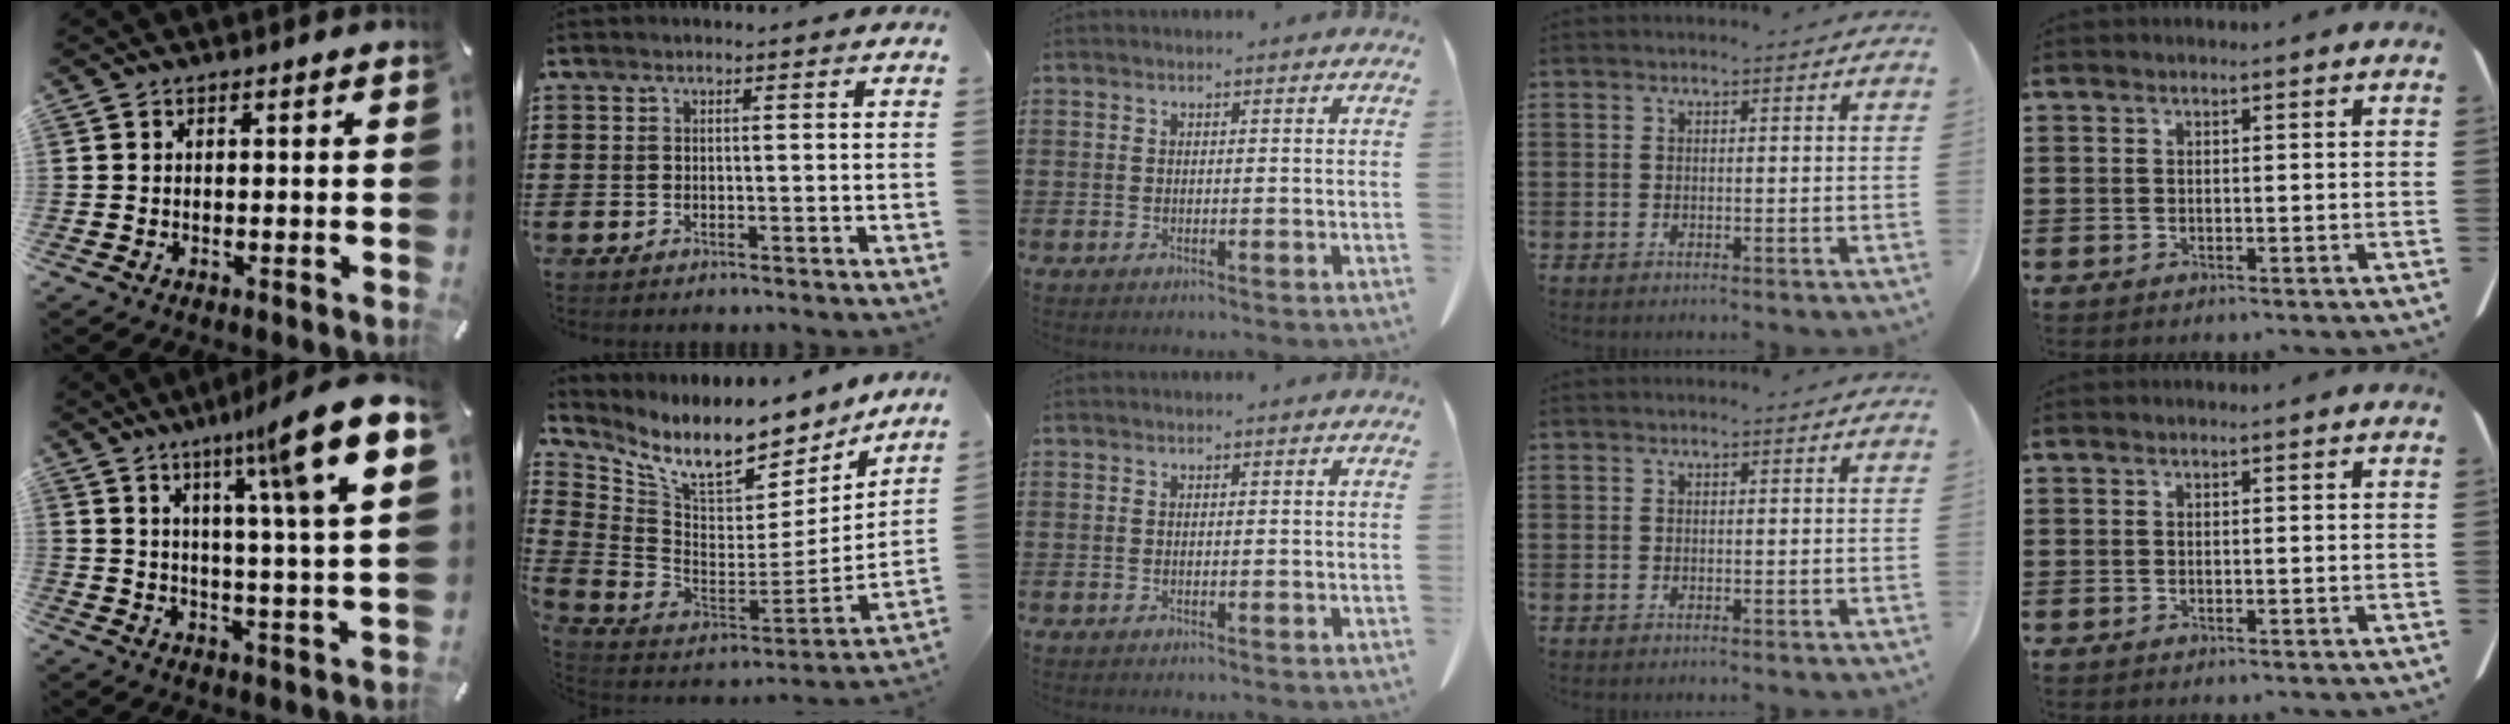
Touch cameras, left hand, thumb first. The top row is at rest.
{"thumb": {"total": 15.4, "force": [8.5, 0.8, 12.8], "torque": [-0.197, -0.049, 0.119]}, "index": {"total": 10.3, "force": [8.2, 2.9, 5.4], "torque": [-0.130, -0.066, 0.139]}}